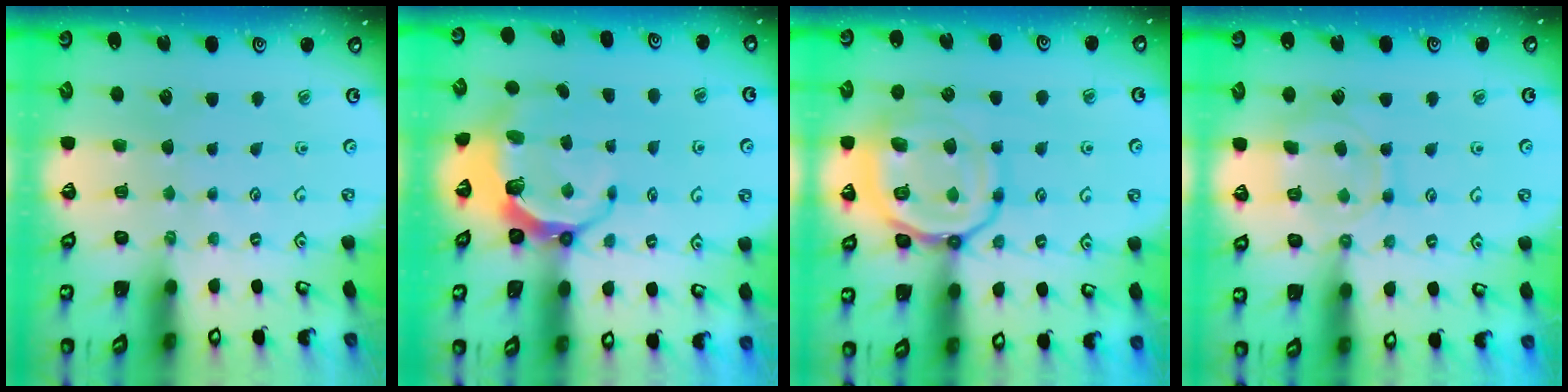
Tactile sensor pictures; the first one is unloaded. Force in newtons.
{"total": 8.1, "press": 6.9, "slide": 4.3}
{"total": 17.9, "press": 17.8, "slide": 1.8}
{"total": 10.7, "press": 10.7, "slide": 0.9}